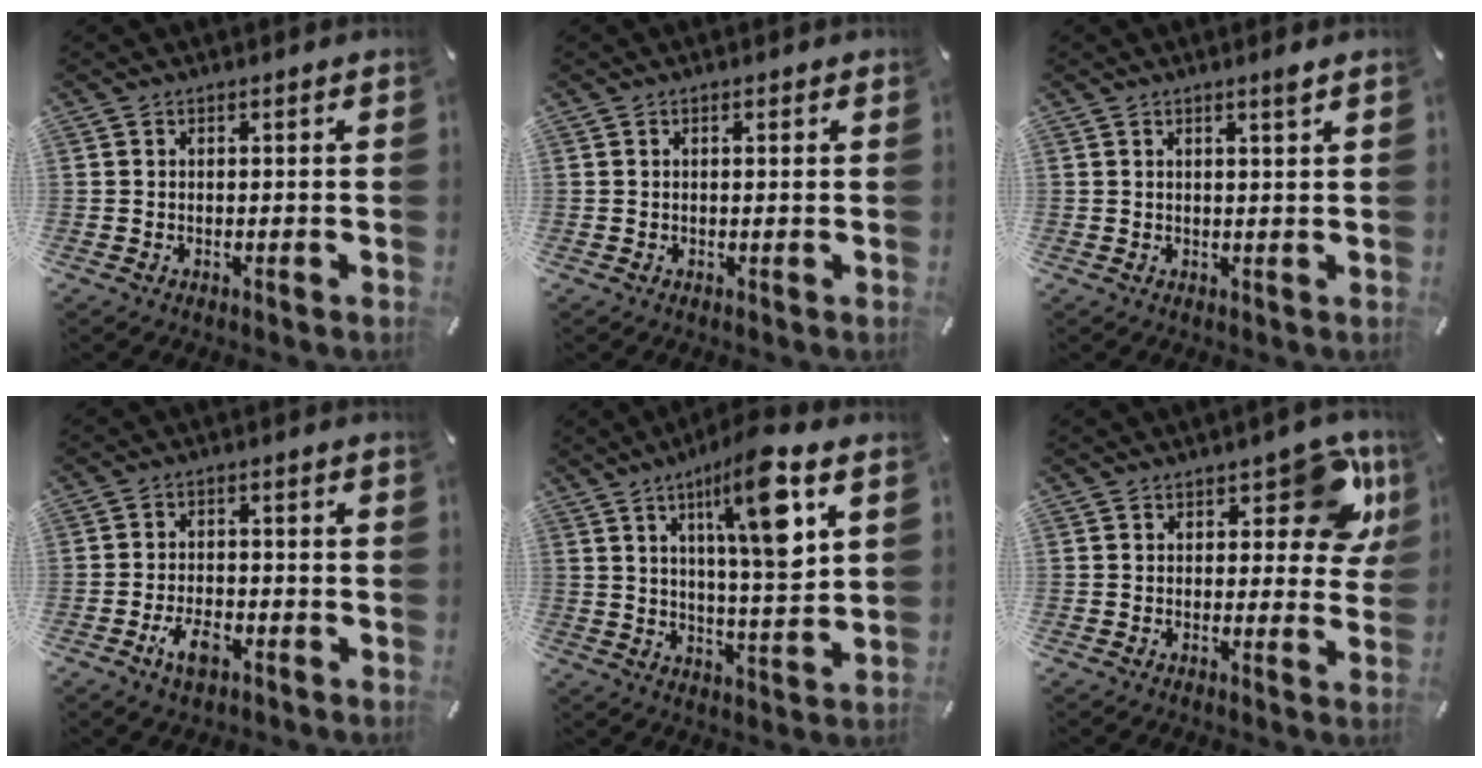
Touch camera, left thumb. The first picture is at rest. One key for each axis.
{"total": 0.6, "fx": 0.2, "fy": 0.1, "fz": 0.6, "tx": -0.011, "ty": 0.001, "tz": 0.003}
{"total": 2.0, "fx": 1.4, "fy": -0.1, "fz": 1.5, "tx": -0.031, "ty": -0.003, "tz": 0.024}
{"total": 5.9, "fx": -3.1, "fy": 3.0, "fz": 4.0, "tx": -0.088, "ty": 0.011, "tz": -0.060}
{"total": 14.8, "fx": 7.3, "fy": 3.1, "fz": 12.6, "tx": -0.203, "ty": -0.026, "tz": 0.111}
{"total": 12.0, "fx": 6.4, "fy": 5.6, "fz": 8.5, "tx": -0.084, "ty": -0.035, "tz": 0.103}